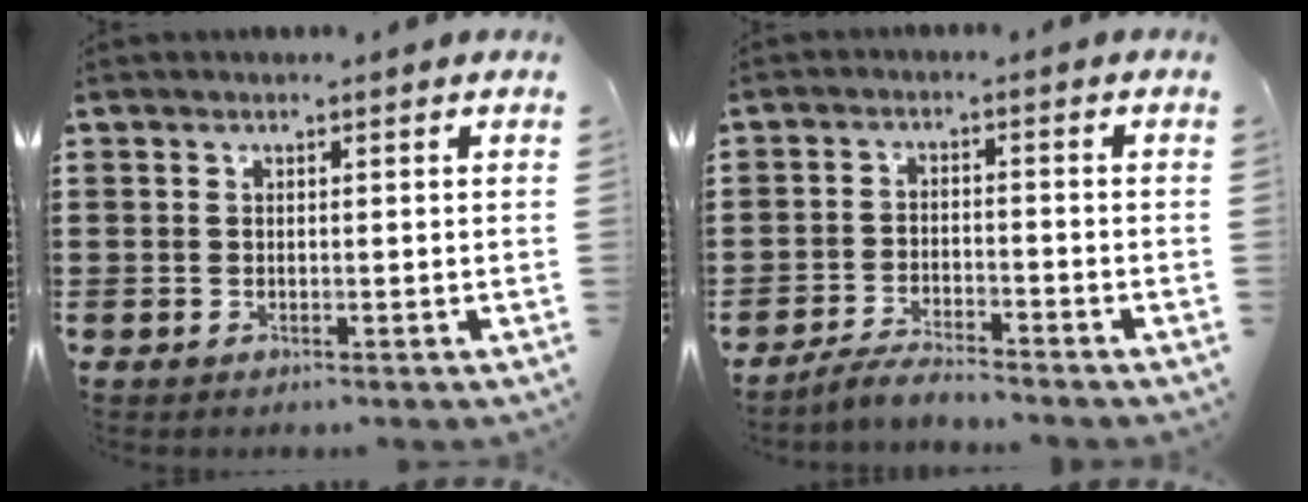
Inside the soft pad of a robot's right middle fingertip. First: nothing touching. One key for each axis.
{"total": 3.5, "fx": -3.4, "fy": 0.2, "fz": 0.8, "tx": -0.017, "ty": 0.007, "tz": -0.068}